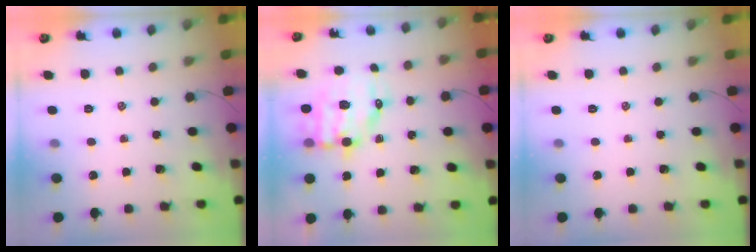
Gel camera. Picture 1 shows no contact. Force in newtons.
{"total": 10.5, "press": 10.2, "slide": 2.4}
{"total": 0.0}